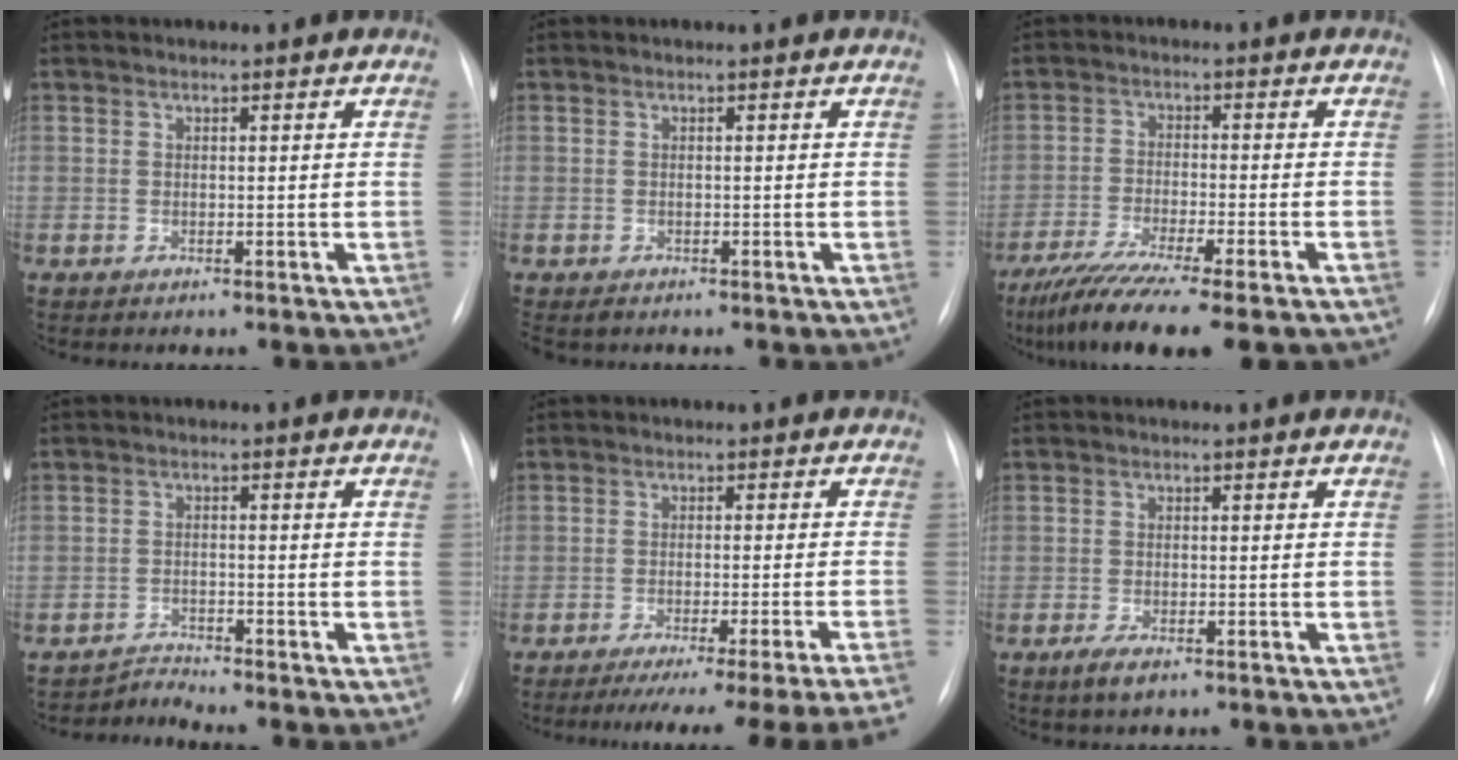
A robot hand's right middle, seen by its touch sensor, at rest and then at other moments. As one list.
[{"total": 1.3, "force": [-1.0, 0.7, 0.5], "torque": [-0.009, -0.001, -0.009]}, {"total": 15.2, "force": [-11.9, 0.9, 9.4], "torque": [-0.151, -0.042, -0.190]}, {"total": 2.5, "force": [-2.0, -0.8, -1.1], "torque": [0.026, -0.012, -0.035]}, {"total": 18.0, "force": [-15.8, -2.7, 8.1], "torque": [-0.058, -0.035, -0.204]}, {"total": 2.9, "force": [-1.7, 0.8, 2.2], "torque": [-0.049, -0.006, -0.027]}]